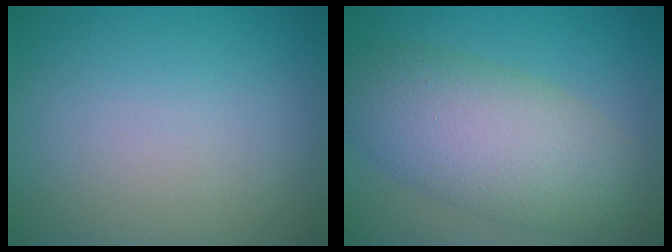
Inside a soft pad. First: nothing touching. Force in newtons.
{"total": 8.1, "press": 8.1, "slide": 0.5}